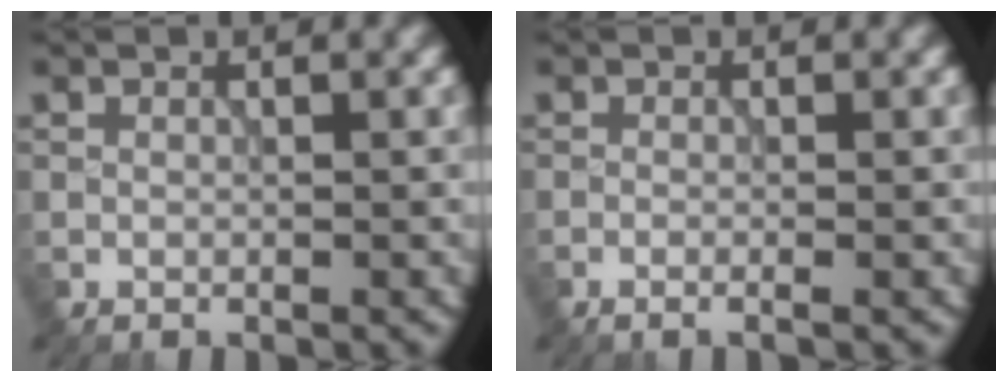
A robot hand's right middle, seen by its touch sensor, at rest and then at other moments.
{"total": 1.1, "force": [-0.5, 0.2, 1.0], "torque": [-0.015, -0.003, -0.013]}